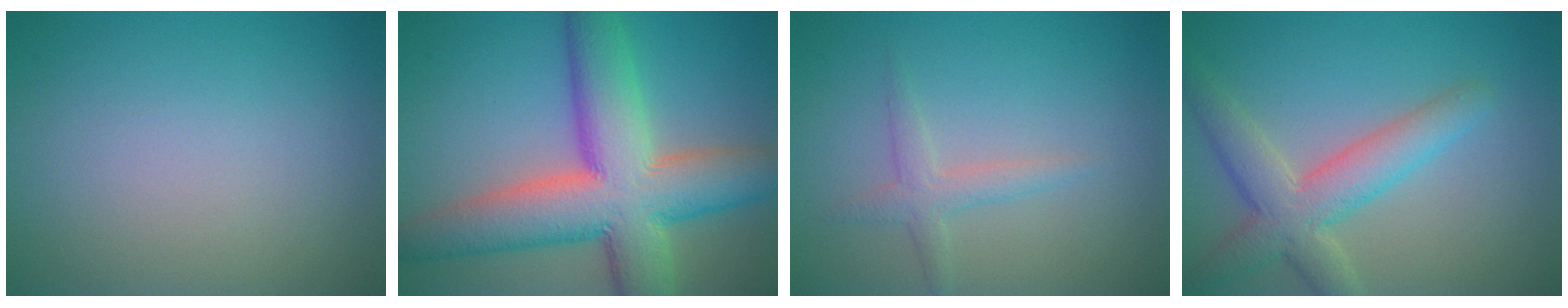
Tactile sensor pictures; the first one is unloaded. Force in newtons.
{"total": 12.2, "press": 12.2, "slide": 0.7}
{"total": 1.9, "press": 1.9, "slide": 0.0}
{"total": 5.3, "press": 5.2, "slide": 0.3}